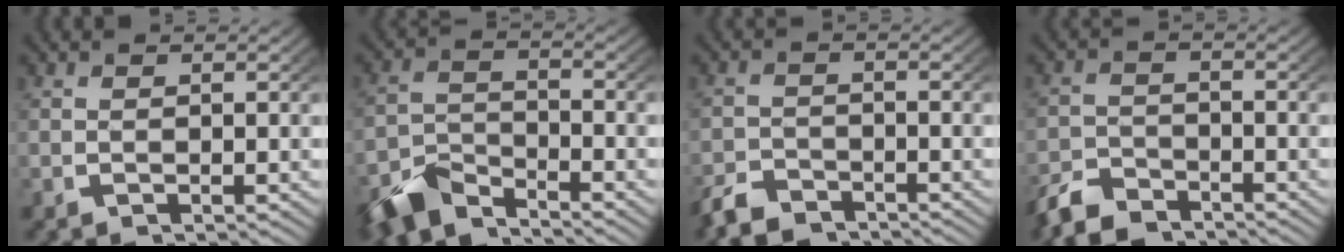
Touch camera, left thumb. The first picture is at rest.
{"total": 6.2, "force": [-5.1, 2.5, 2.6], "torque": [-0.042, -0.014, -0.093]}
{"total": 3.9, "force": [-3.6, 1.2, 0.7], "torque": [-0.016, -0.018, -0.062]}
{"total": 4.6, "force": [-4.2, 1.5, 1.1], "torque": [-0.024, -0.017, -0.074]}